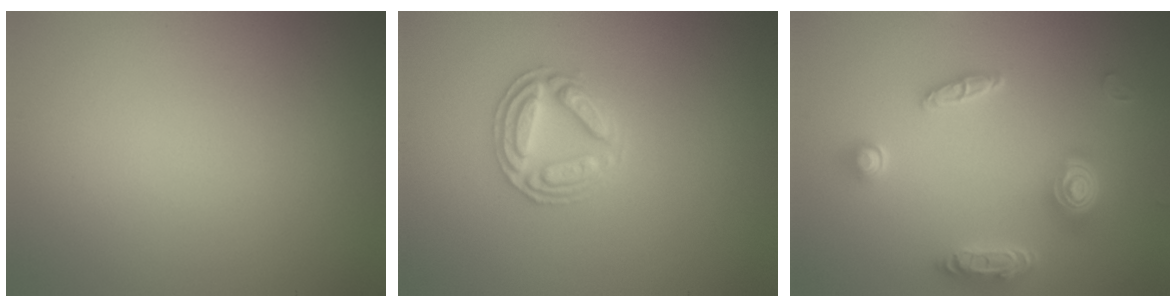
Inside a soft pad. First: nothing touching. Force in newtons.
{"total": 2.9, "press": 2.9, "slide": 0.2}
{"total": 4.8, "press": 3.9, "slide": 2.7}